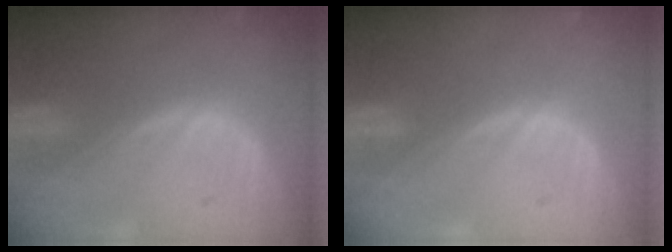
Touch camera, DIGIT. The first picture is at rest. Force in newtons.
{"total": 0.0}